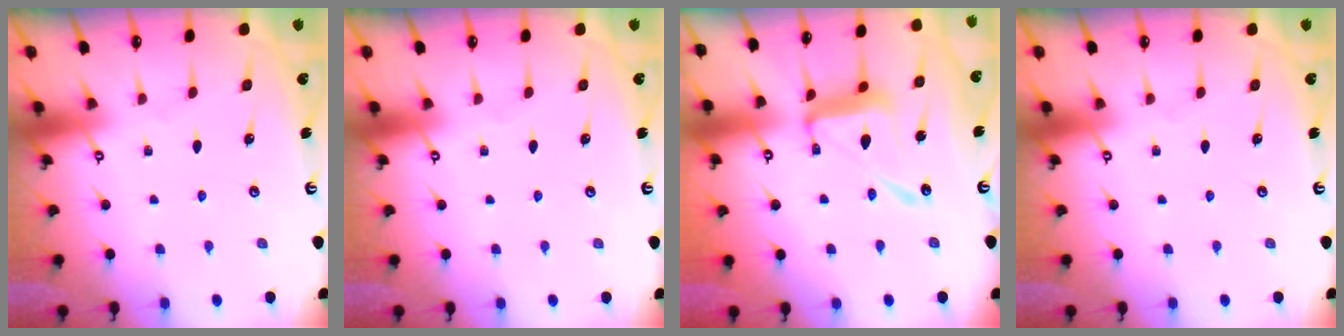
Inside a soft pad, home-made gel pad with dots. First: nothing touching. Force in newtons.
{"total": 0.0}
{"total": 14.6, "press": 14.6, "slide": 1.2}
{"total": 0.0}